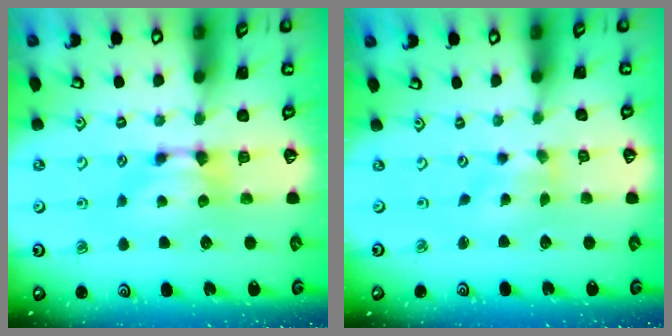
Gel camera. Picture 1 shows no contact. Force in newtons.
{"total": 2.0, "press": 1.7, "slide": 1.0}